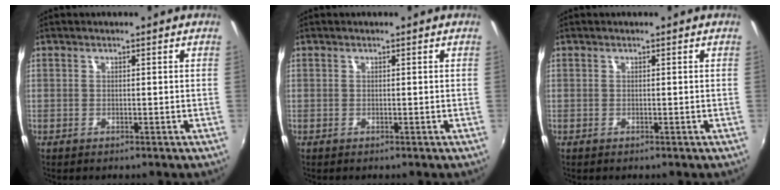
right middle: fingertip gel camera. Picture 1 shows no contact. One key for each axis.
{"total": 0.0}
{"total": 0.0}